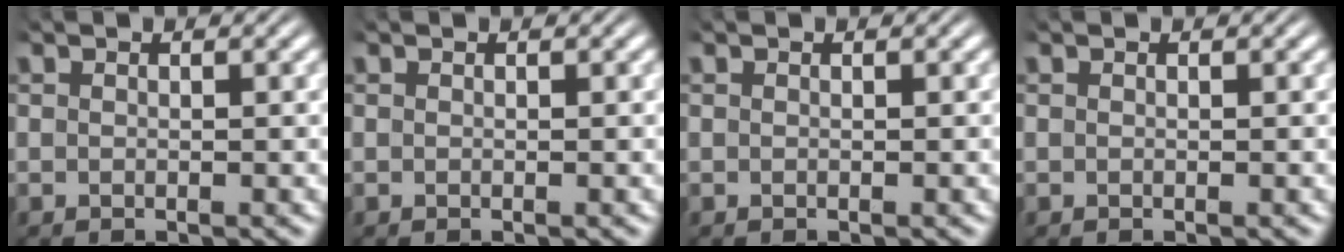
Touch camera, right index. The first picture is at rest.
{"total": 0.0}
{"total": 0.0}
{"total": 0.0}